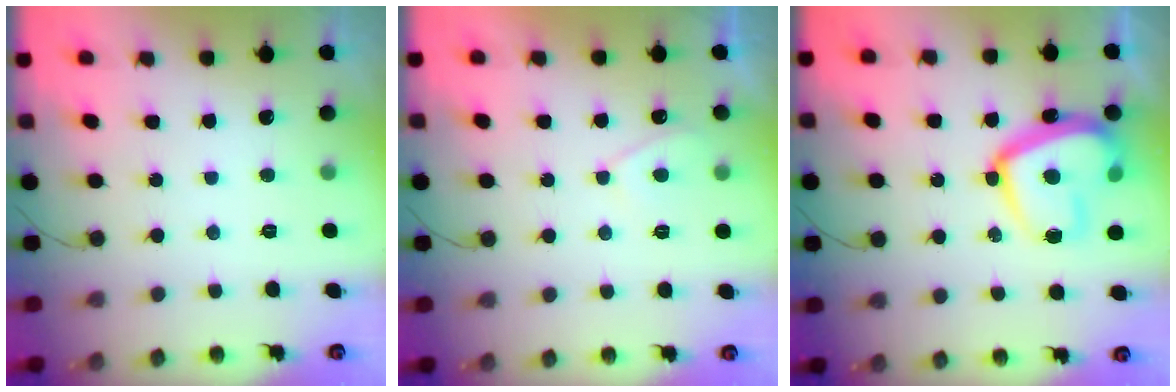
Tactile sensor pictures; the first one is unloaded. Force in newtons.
{"total": 3.4, "press": 3.3, "slide": 0.7}
{"total": 18.3, "press": 18.3, "slide": 1.6}